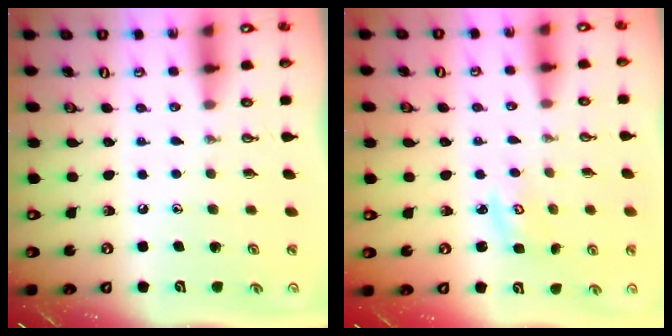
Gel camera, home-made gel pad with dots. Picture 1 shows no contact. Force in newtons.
{"total": 3.1, "press": 3.1, "slide": 0.4}